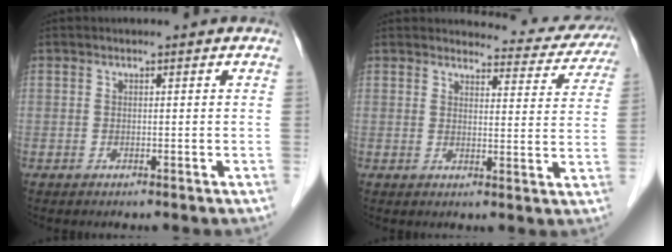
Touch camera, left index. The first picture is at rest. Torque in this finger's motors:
{"motor_torque": [0.19, -0.76, -0.02, -0.03]}